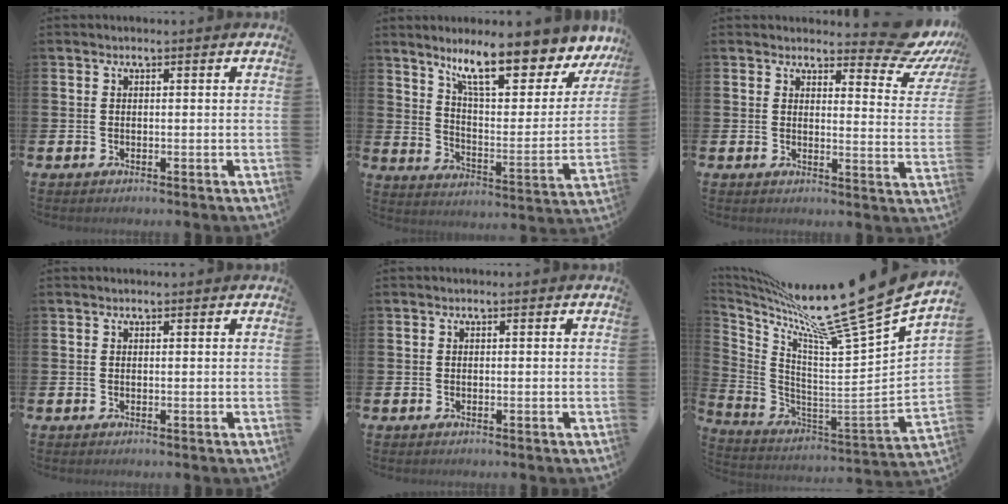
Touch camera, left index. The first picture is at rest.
{"total": 12.5, "force": [10.1, 2.8, 6.8], "torque": [-0.134, -0.064, 0.169]}
{"total": 6.7, "force": [5.6, 2.5, 2.6], "torque": [-0.025, -0.046, 0.090]}
{"total": 0.0}
{"total": 0.0}
{"total": 12.9, "force": [11.4, -0.5, 6.1], "torque": [-0.131, -0.104, 0.174]}